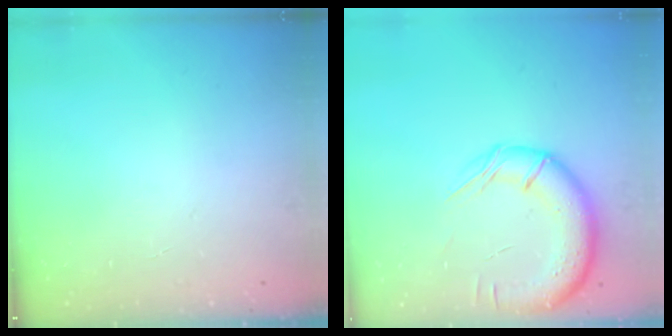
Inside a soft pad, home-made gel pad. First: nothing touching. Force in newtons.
{"total": 15.0, "press": 14.6, "slide": 3.5}